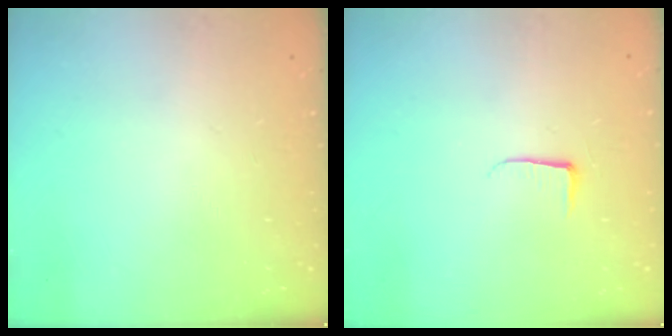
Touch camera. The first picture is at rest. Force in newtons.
{"total": 4.0, "press": 4.0, "slide": 0.5}